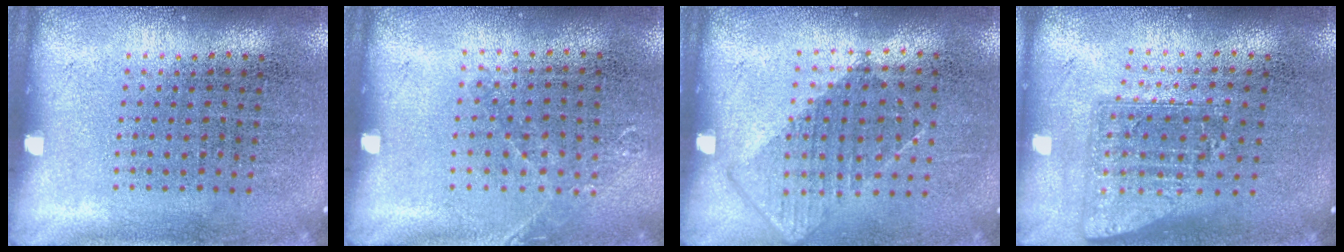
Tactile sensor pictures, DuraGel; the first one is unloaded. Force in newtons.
{"total": 0.8, "press": 0.8, "slide": 0.1}
{"total": 0.8, "press": 0.8, "slide": 0.3}
{"total": 1.6, "press": 1.2, "slide": 1.0}